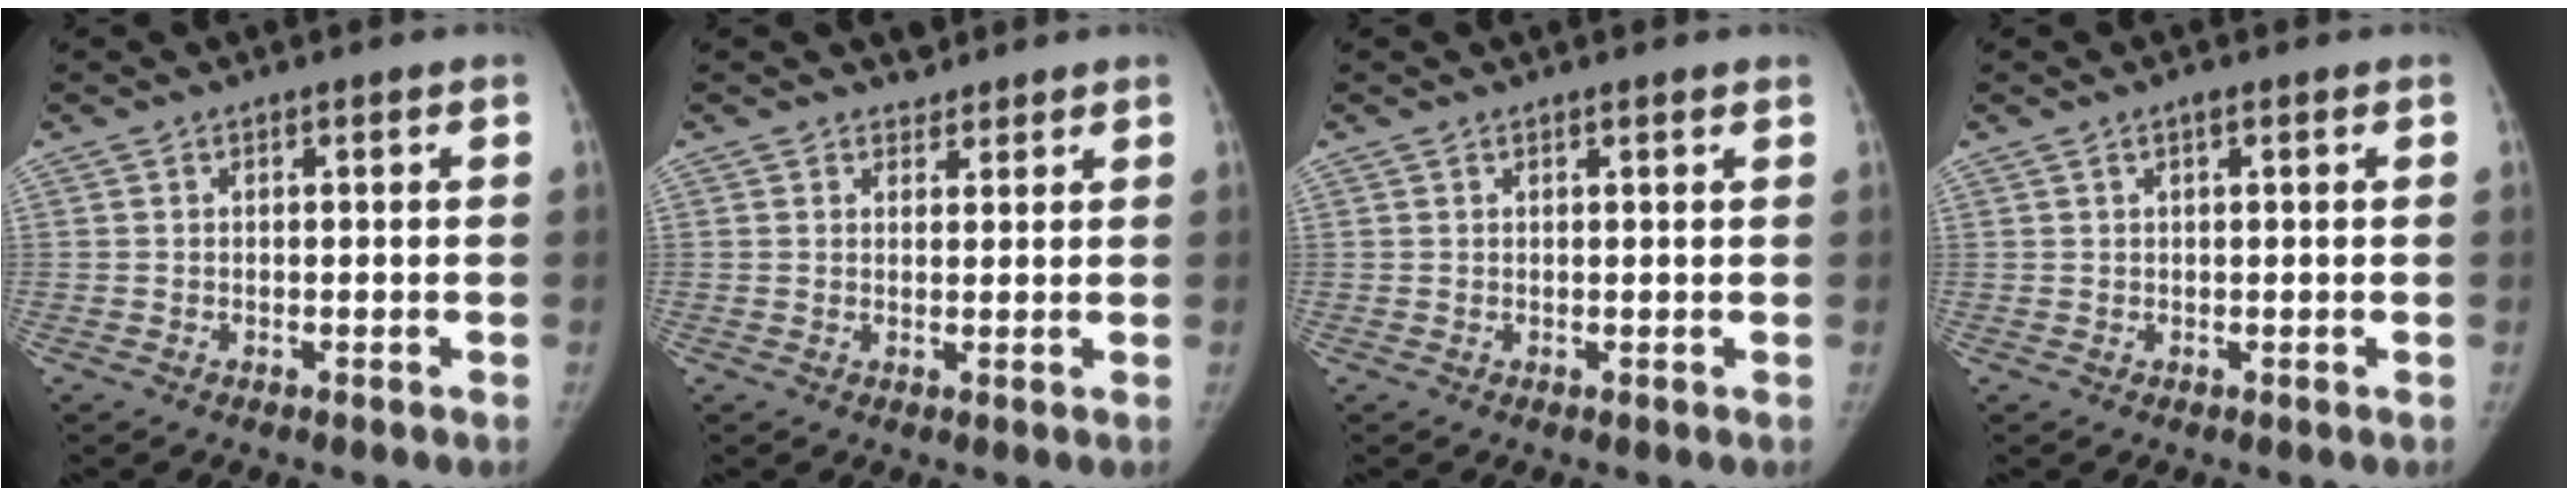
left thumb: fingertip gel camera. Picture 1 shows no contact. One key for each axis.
{"total": 1.9, "fx": 1.5, "fy": 1.2, "fz": -0.2, "tx": 0.020, "ty": -0.010, "tz": 0.014}
{"total": 0.8, "fx": 0.7, "fy": 0.1, "fz": 0.4, "tx": -0.006, "ty": -0.002, "tz": 0.007}
{"total": 1.0, "fx": 0.5, "fy": 0.2, "fz": 0.9, "tx": -0.016, "ty": 0.004, "tz": 0.006}